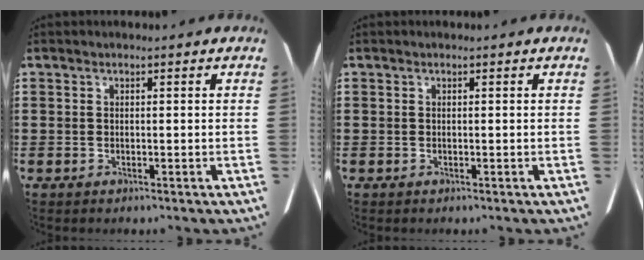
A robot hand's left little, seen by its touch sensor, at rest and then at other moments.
{"total": 0.0}